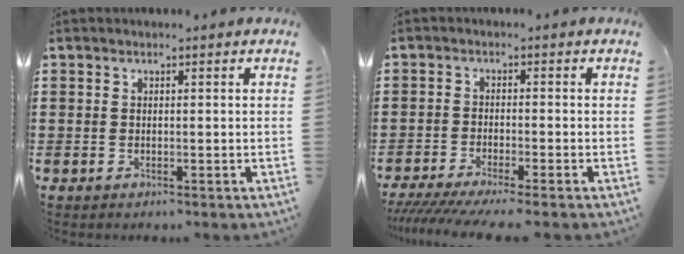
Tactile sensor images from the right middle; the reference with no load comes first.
{"total": 3.4, "force": [-2.8, -0.2, 1.8], "torque": [-0.036, -0.011, -0.056]}